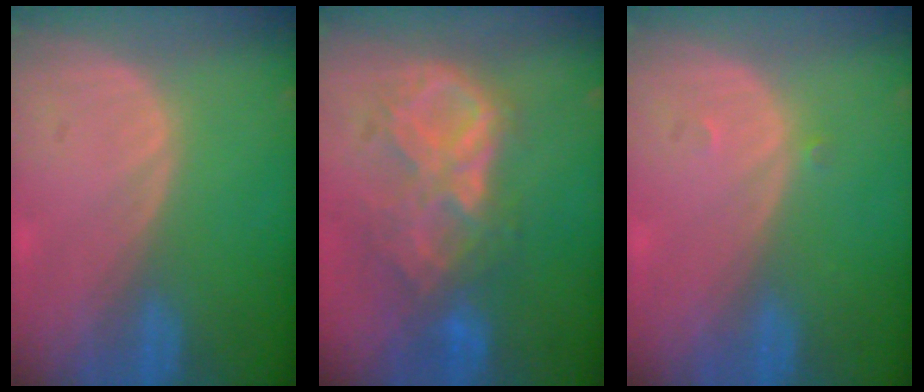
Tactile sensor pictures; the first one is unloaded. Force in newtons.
{"total": 9.1, "press": 7.9, "slide": 4.5}
{"total": 0.7, "press": 0.5, "slide": 0.5}